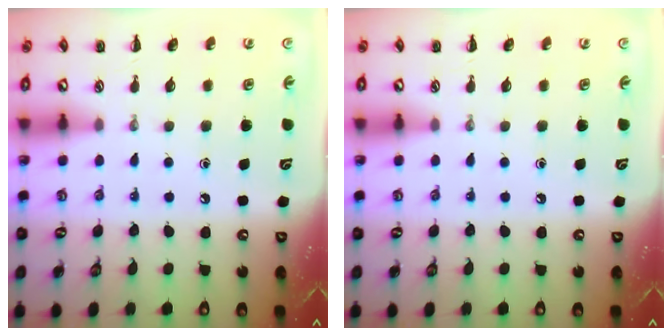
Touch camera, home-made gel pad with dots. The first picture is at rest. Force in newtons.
{"total": 0.0}